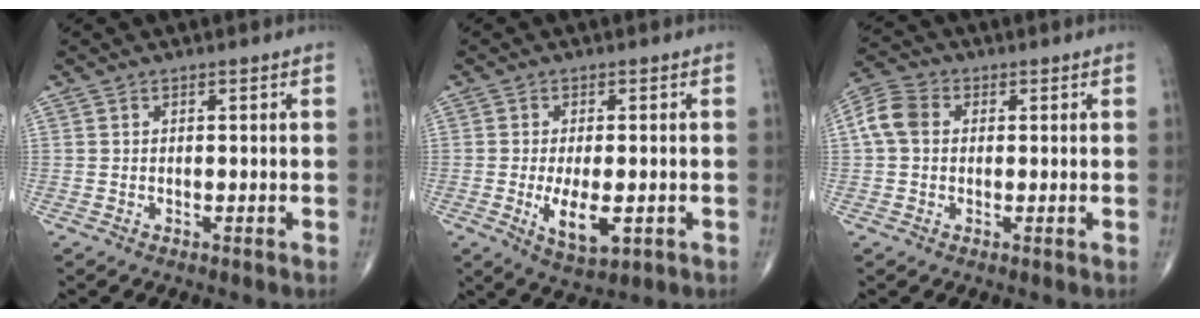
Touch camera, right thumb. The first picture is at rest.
{"total": 7.5, "force": [-1.7, 3.3, 6.5], "torque": [-0.111, -0.015, -0.022]}
{"total": 6.2, "force": [0.8, 4.8, 3.9], "torque": [-0.082, 0.020, 0.008]}